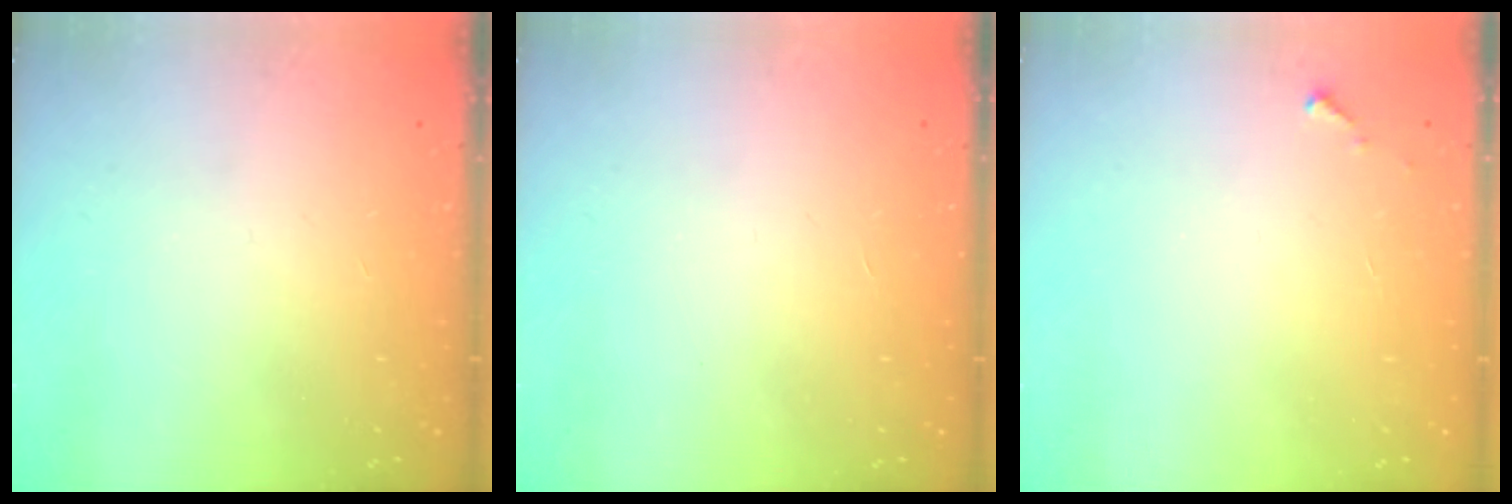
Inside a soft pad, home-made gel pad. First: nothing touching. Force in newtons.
{"total": 1.6, "press": 1.6, "slide": 0.1}
{"total": 2.8, "press": 2.8, "slide": 0.1}